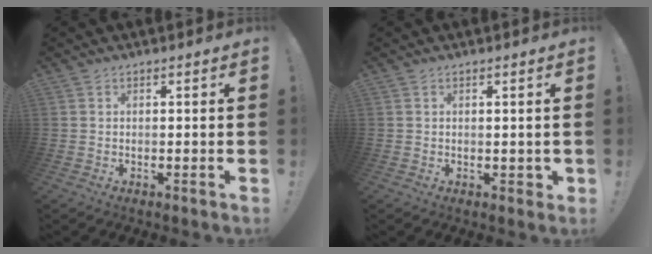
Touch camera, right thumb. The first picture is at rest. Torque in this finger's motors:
{"motor_torque": [0.10, 0.01, -0.29, 0.24, -0.10]}